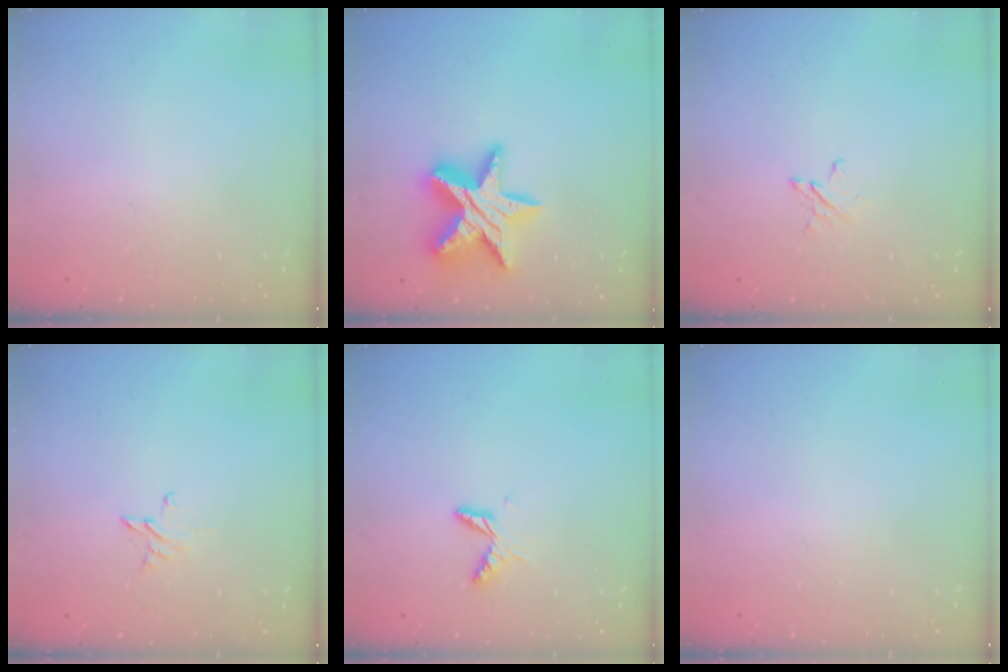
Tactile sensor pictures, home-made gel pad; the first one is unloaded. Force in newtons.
{"total": 17.5, "press": 17.4, "slide": 1.4}
{"total": 2.5, "press": 2.4, "slide": 0.2}
{"total": 3.0, "press": 3.0, "slide": 0.3}
{"total": 5.6, "press": 5.6, "slide": 0.5}
{"total": 0.0}